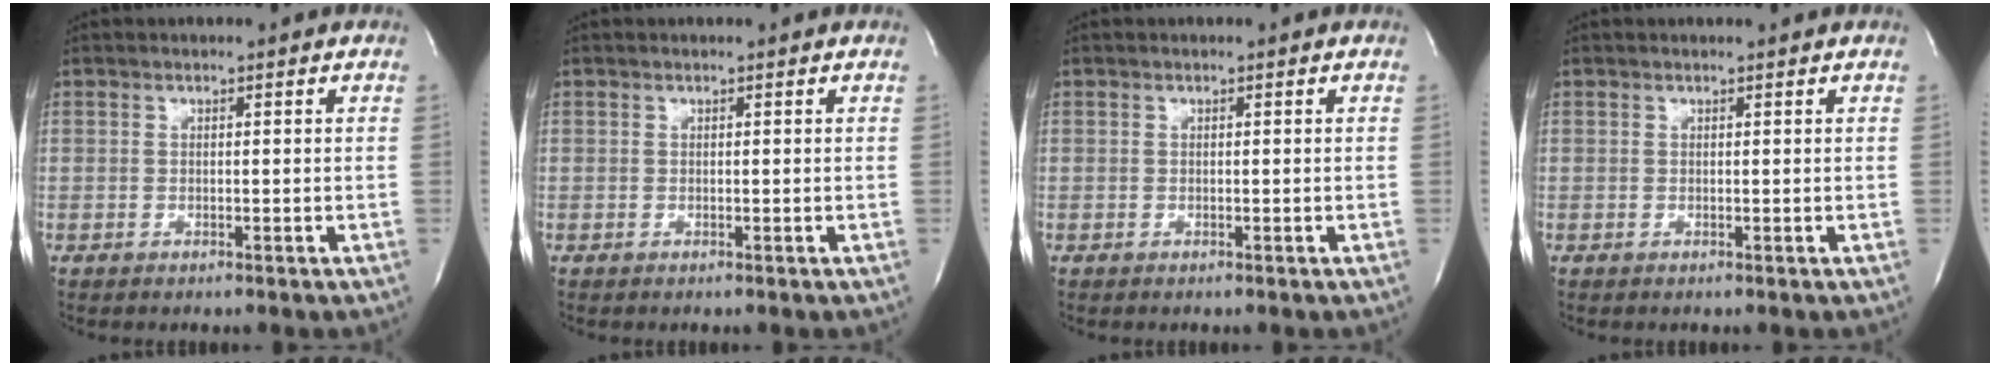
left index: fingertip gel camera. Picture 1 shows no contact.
{"total": 0.0}
{"total": 0.0}
{"total": 0.7, "force": [0.7, -0.1, 0.1], "torque": [-0.005, -0.001, 0.009]}